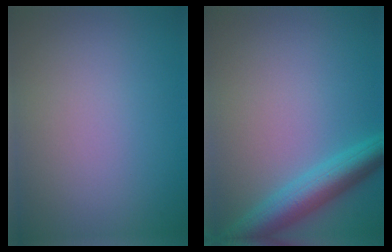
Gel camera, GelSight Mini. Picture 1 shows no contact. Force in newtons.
{"total": 5.1, "press": 5.1, "slide": 0.2}